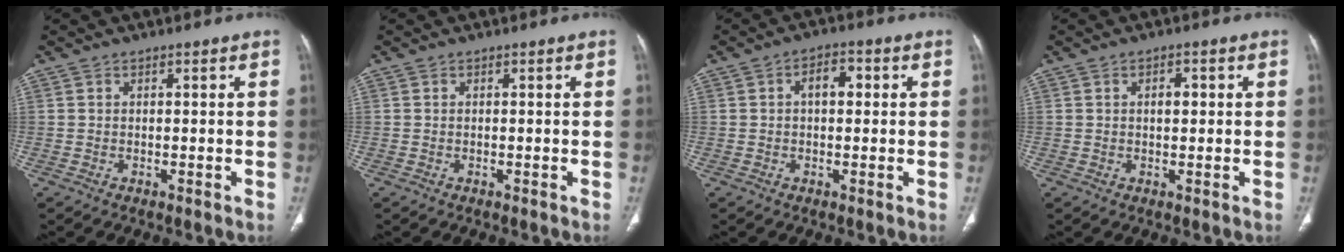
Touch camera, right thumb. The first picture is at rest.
{"total": 0.0}
{"total": 4.2, "force": [0.6, 2.5, 3.4], "torque": [-0.044, 0.015, 0.006]}
{"total": 4.3, "force": [0.7, 2.4, 3.5], "torque": [-0.041, 0.005, 0.010]}